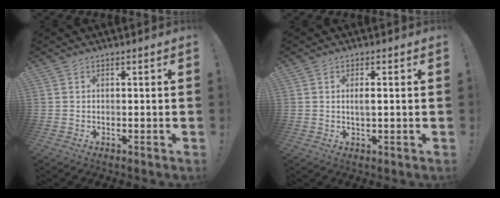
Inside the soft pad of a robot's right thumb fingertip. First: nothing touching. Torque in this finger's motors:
{"motor_torque": [0.01, -0.12, 0.15, 0.14, 0.13]}